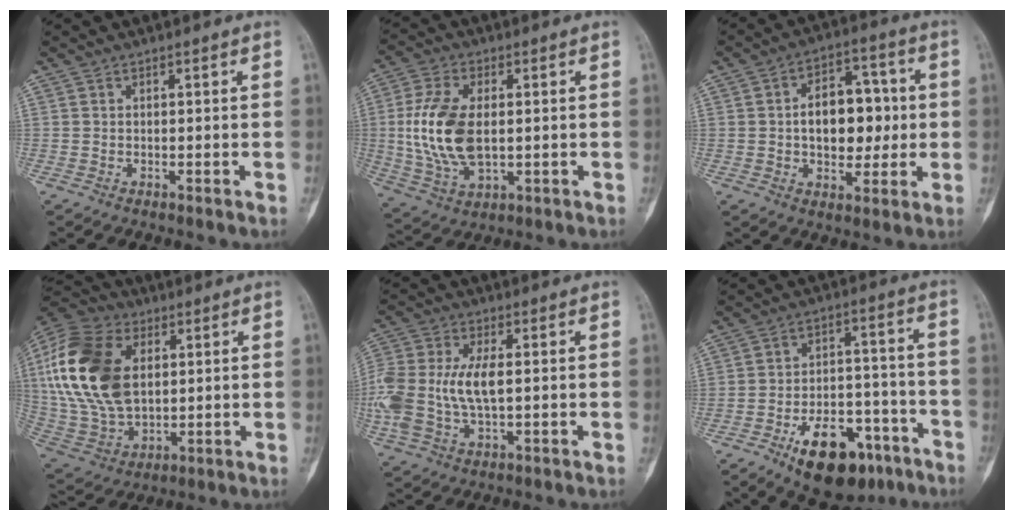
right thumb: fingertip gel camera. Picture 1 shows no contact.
{"total": 14.4, "force": [0.5, 8.0, 11.9], "torque": [-0.244, -0.008, 0.015]}
{"total": 13.2, "force": [0.3, 8.5, 10.1], "torque": [-0.107, 0.020, 0.005]}
{"total": 24.1, "force": [4.9, 15.4, 17.9], "torque": [-0.369, -0.014, 0.090]}
{"total": 15.4, "force": [-0.1, 8.0, 13.1], "torque": [-0.323, 0.003, 0.002]}
{"total": 17.0, "force": [-9.6, 8.9, 10.9], "torque": [-0.134, 0.067, -0.137]}